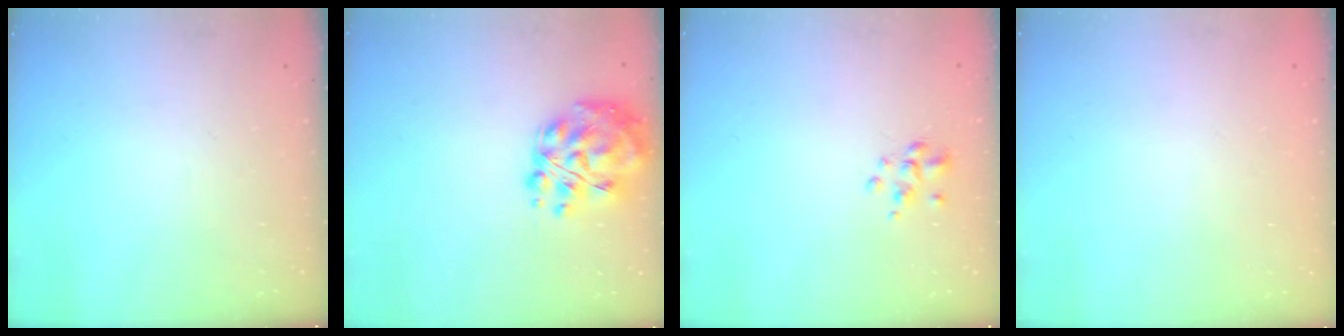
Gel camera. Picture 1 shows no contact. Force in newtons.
{"total": 14.5, "press": 13.9, "slide": 3.9}
{"total": 2.7, "press": 2.5, "slide": 0.9}
{"total": 1.9, "press": 1.9, "slide": 0.2}